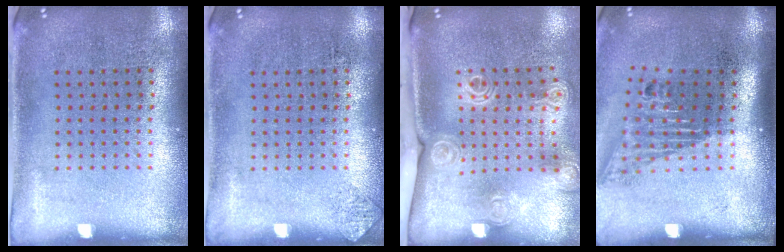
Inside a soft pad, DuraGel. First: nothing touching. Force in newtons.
{"total": 0.6, "press": 0.6, "slide": 0.1}
{"total": 2.0, "press": 1.6, "slide": 1.3}
{"total": 1.6, "press": 1.2, "slide": 1.1}